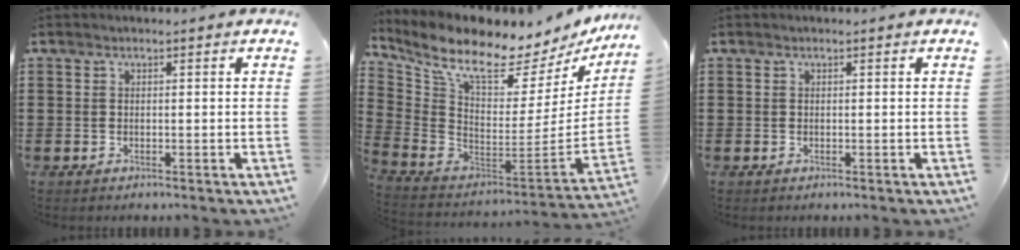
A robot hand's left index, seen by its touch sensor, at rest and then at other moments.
{"total": 8.8, "force": [7.3, 1.7, 4.6], "torque": [-0.120, -0.076, 0.118]}
{"total": 0.0}